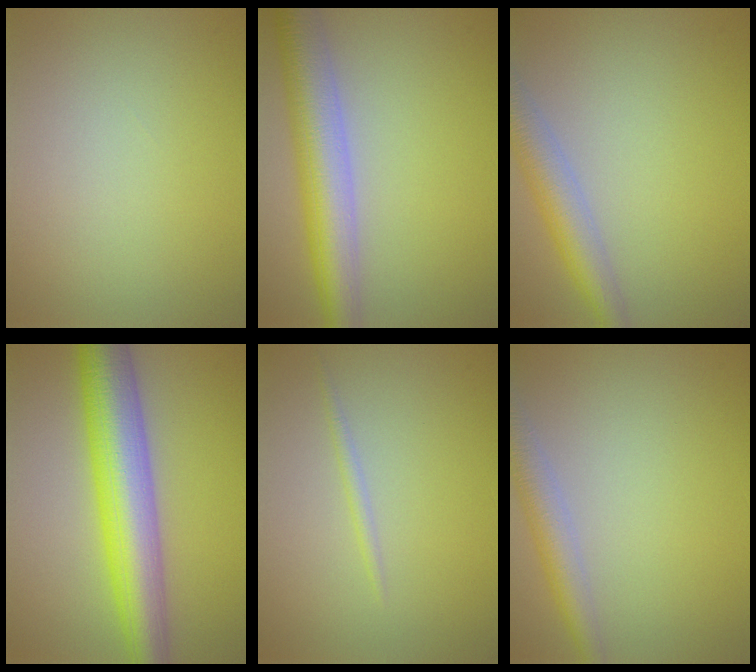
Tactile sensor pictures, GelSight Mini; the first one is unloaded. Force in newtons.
{"total": 7.1, "press": 7.1, "slide": 0.1}
{"total": 4.5, "press": 4.5, "slide": 0.1}
{"total": 8.9, "press": 8.9, "slide": 0.2}
{"total": 0.8, "press": 0.8, "slide": 0.0}
{"total": 3.5, "press": 3.5, "slide": 0.1}